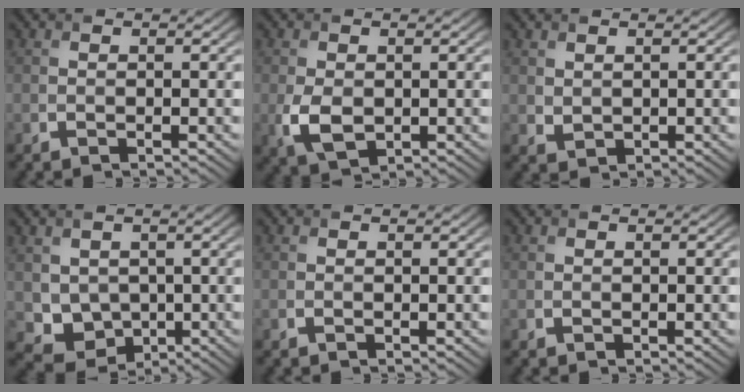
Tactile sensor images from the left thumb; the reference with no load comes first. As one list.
[{"total": 4.2, "force": [-0.6, 2.8, 3.0], "torque": [-0.078, -0.014, -0.006]}, {"total": 1.4, "force": [0.9, 0.9, 0.5], "torque": [-0.014, -0.004, 0.024]}, {"total": 4.9, "force": [0.7, 4.3, 2.2], "torque": [-0.064, -0.020, 0.017]}, {"total": 0.0}, {"total": 0.0}]